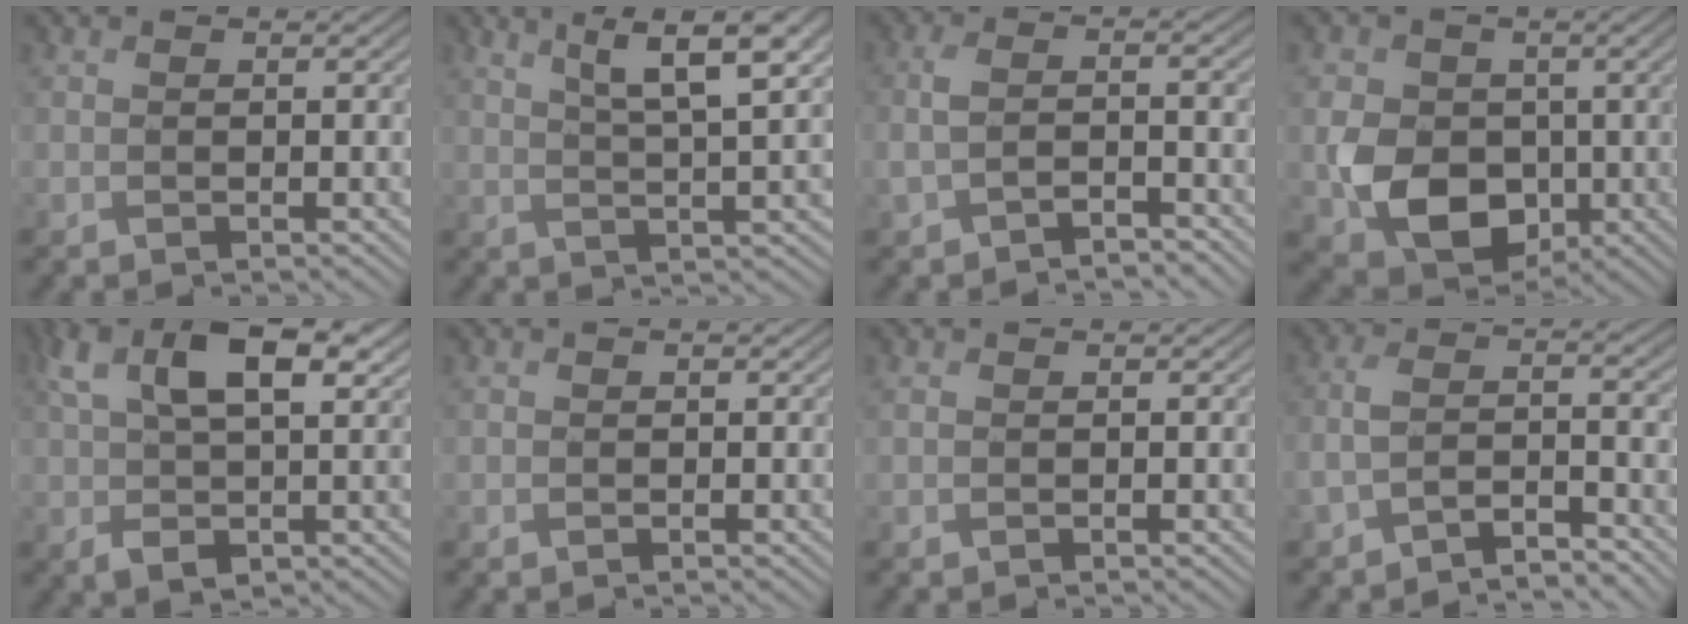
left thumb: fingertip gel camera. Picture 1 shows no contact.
{"total": 8.5, "force": [4.3, 1.4, 7.2], "torque": [-0.119, 0.016, 0.078]}
{"total": 3.2, "force": [-2.1, 1.1, 2.2], "torque": [-0.052, 0.000, -0.047]}
{"total": 8.7, "force": [-1.2, 6.9, 5.1], "torque": [-0.113, -0.014, -0.024]}
{"total": 10.0, "force": [2.5, 5.1, 8.3], "torque": [-0.164, 0.002, 0.040]}
{"total": 0.7, "force": [0.3, 0.3, 0.5], "torque": [-0.011, 0.002, 0.004]}
{"total": 0.6, "force": [0.3, 0.2, 0.5], "torque": [-0.017, 0.003, 0.005]}
{"total": 4.3, "force": [-3.3, 1.1, 2.6], "torque": [-0.055, 0.000, -0.070]}